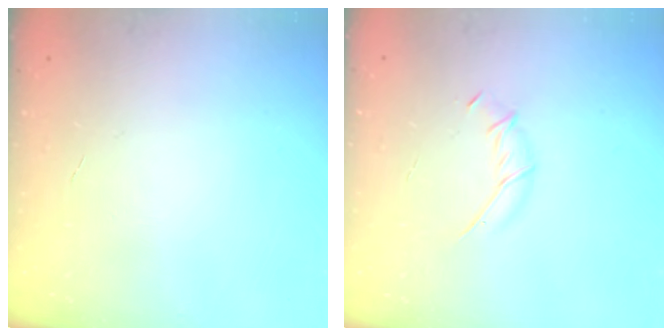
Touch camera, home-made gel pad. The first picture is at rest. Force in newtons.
{"total": 3.9, "press": 3.8, "slide": 0.7}